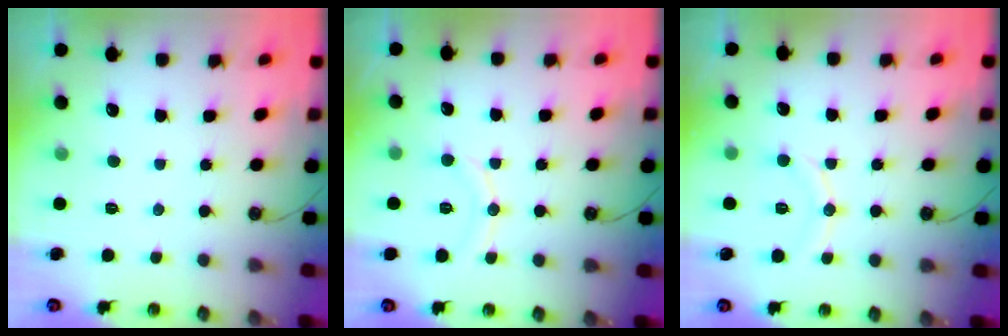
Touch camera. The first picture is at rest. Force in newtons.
{"total": 8.3, "press": 8.3, "slide": 0.9}
{"total": 10.3, "press": 10.3, "slide": 1.0}